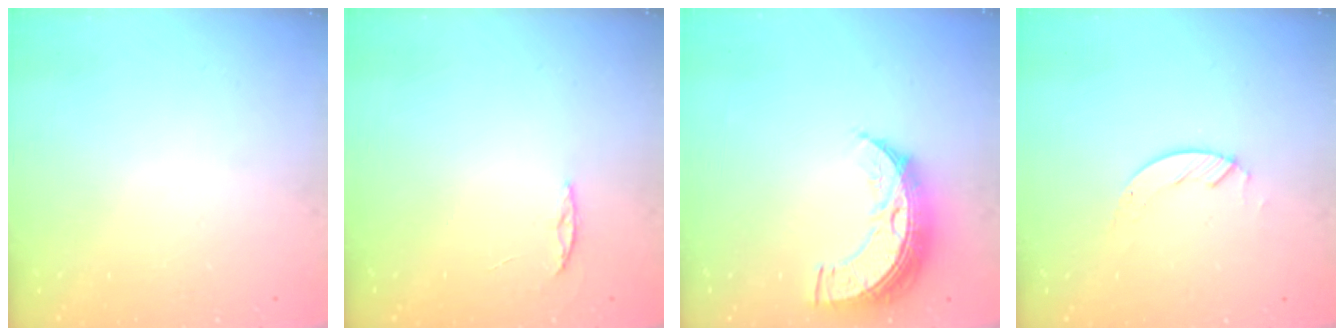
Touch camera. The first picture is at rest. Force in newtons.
{"total": 2.4, "press": 2.4, "slide": 0.2}
{"total": 11.9, "press": 11.8, "slide": 1.0}
{"total": 2.7, "press": 2.7, "slide": 0.2}